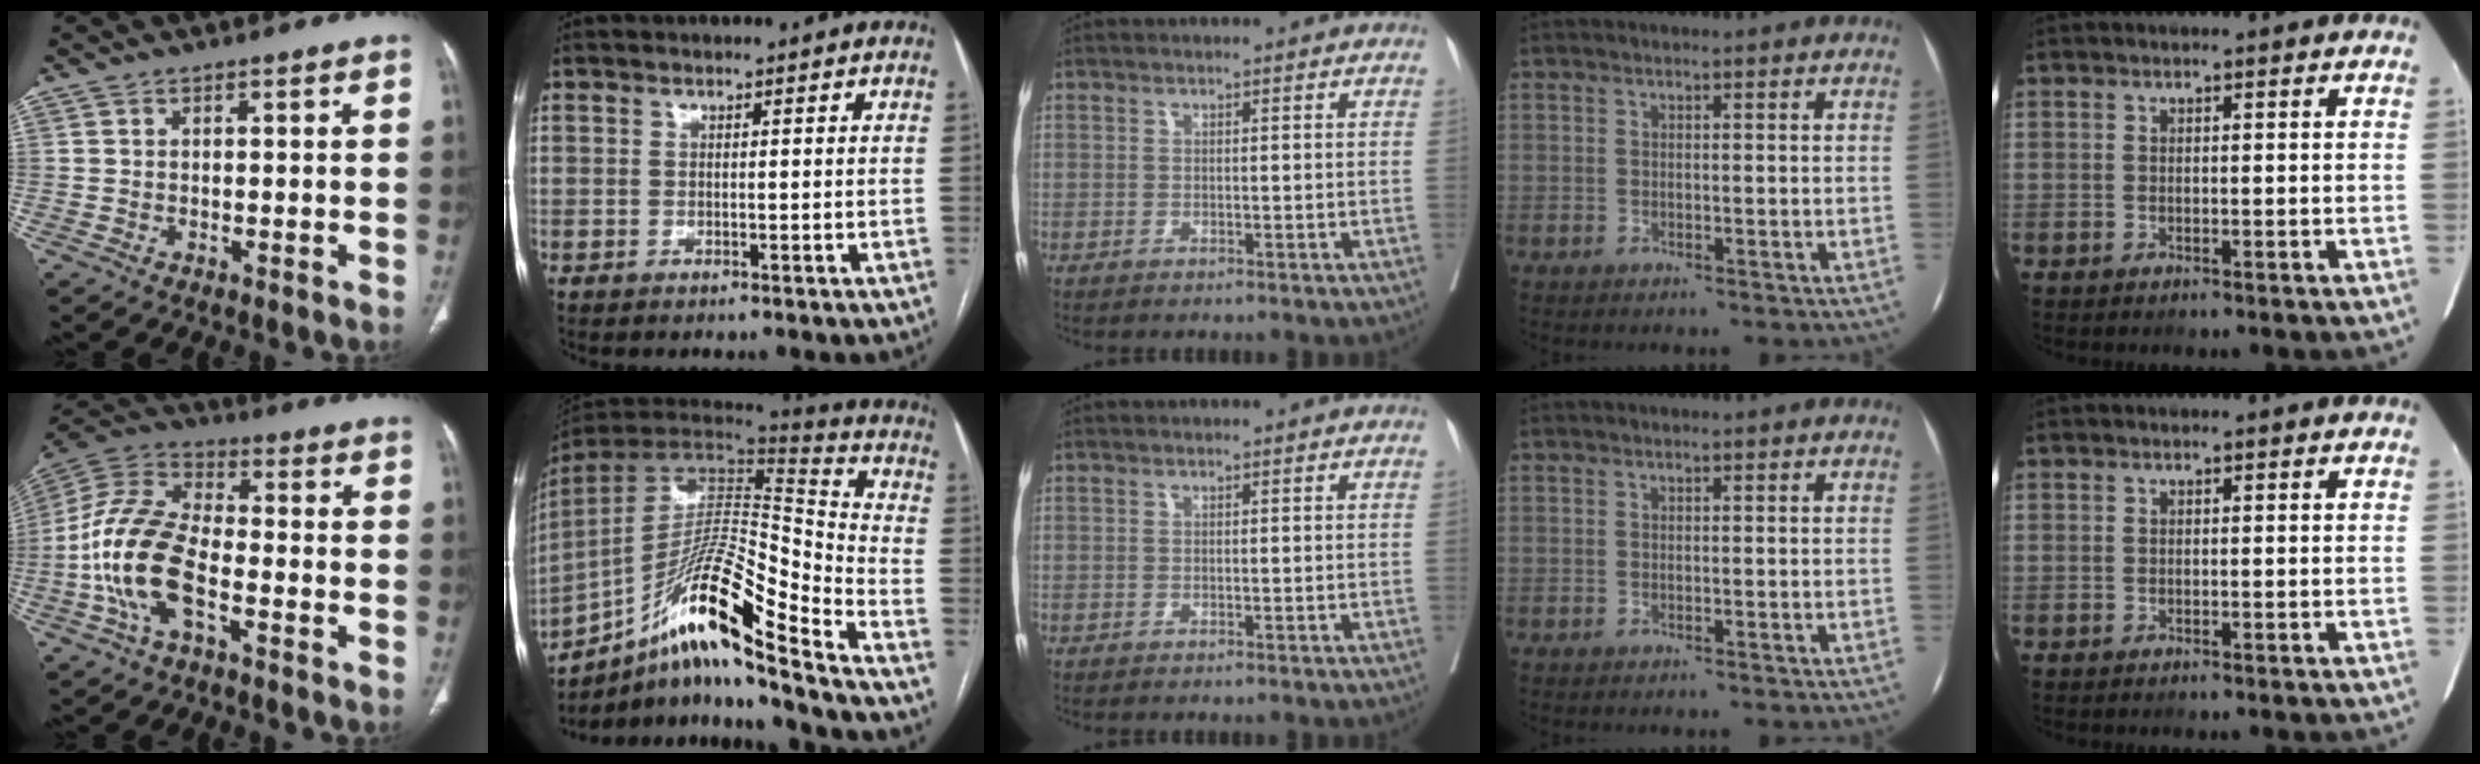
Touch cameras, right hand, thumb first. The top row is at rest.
{"thumb": {"total": 16.2, "force": [-4.8, 8.3, 13.1], "torque": [-0.273, 0.032, -0.094]}, "index": {"total": 19.9, "force": [-13.5, 0.6, 14.7], "torque": [-0.265, 0.005, -0.246]}}